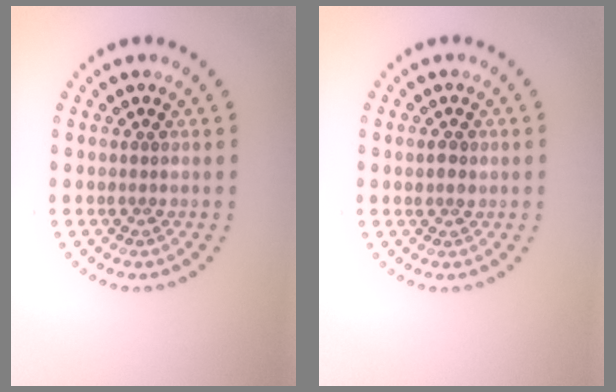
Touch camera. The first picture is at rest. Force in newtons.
{"total": 1.2, "press": 1.1, "slide": 0.4}